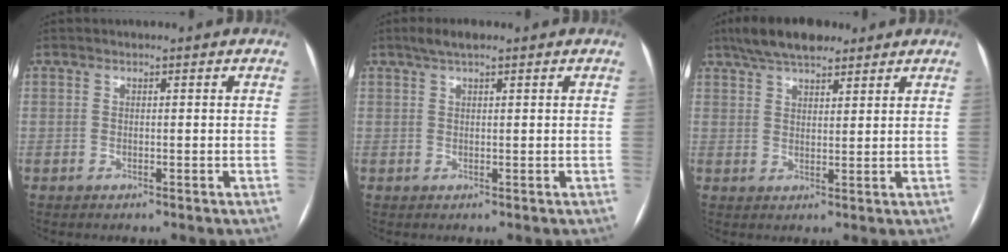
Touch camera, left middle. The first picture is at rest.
{"total": 2.9, "force": [1.9, 0.6, 2.0], "torque": [-0.043, 0.018, 0.036]}
{"total": 8.8, "force": [6.8, 3.0, 4.8], "torque": [-0.083, 0.025, 0.115]}